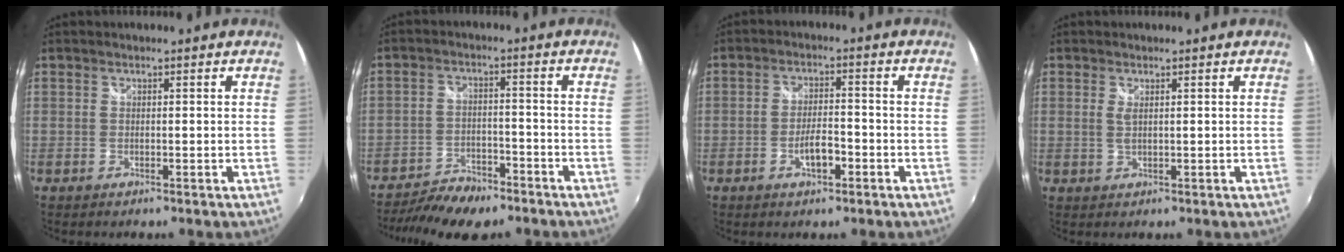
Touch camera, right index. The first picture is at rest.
{"total": 11.5, "force": [-9.4, 4.1, 5.1], "torque": [-0.127, -0.014, -0.151]}
{"total": 5.0, "force": [-2.4, 1.8, 4.0], "torque": [-0.080, 0.002, -0.040]}
{"total": 1.4, "force": [0.3, 0.4, 1.3], "torque": [-0.025, -0.001, 0.005]}